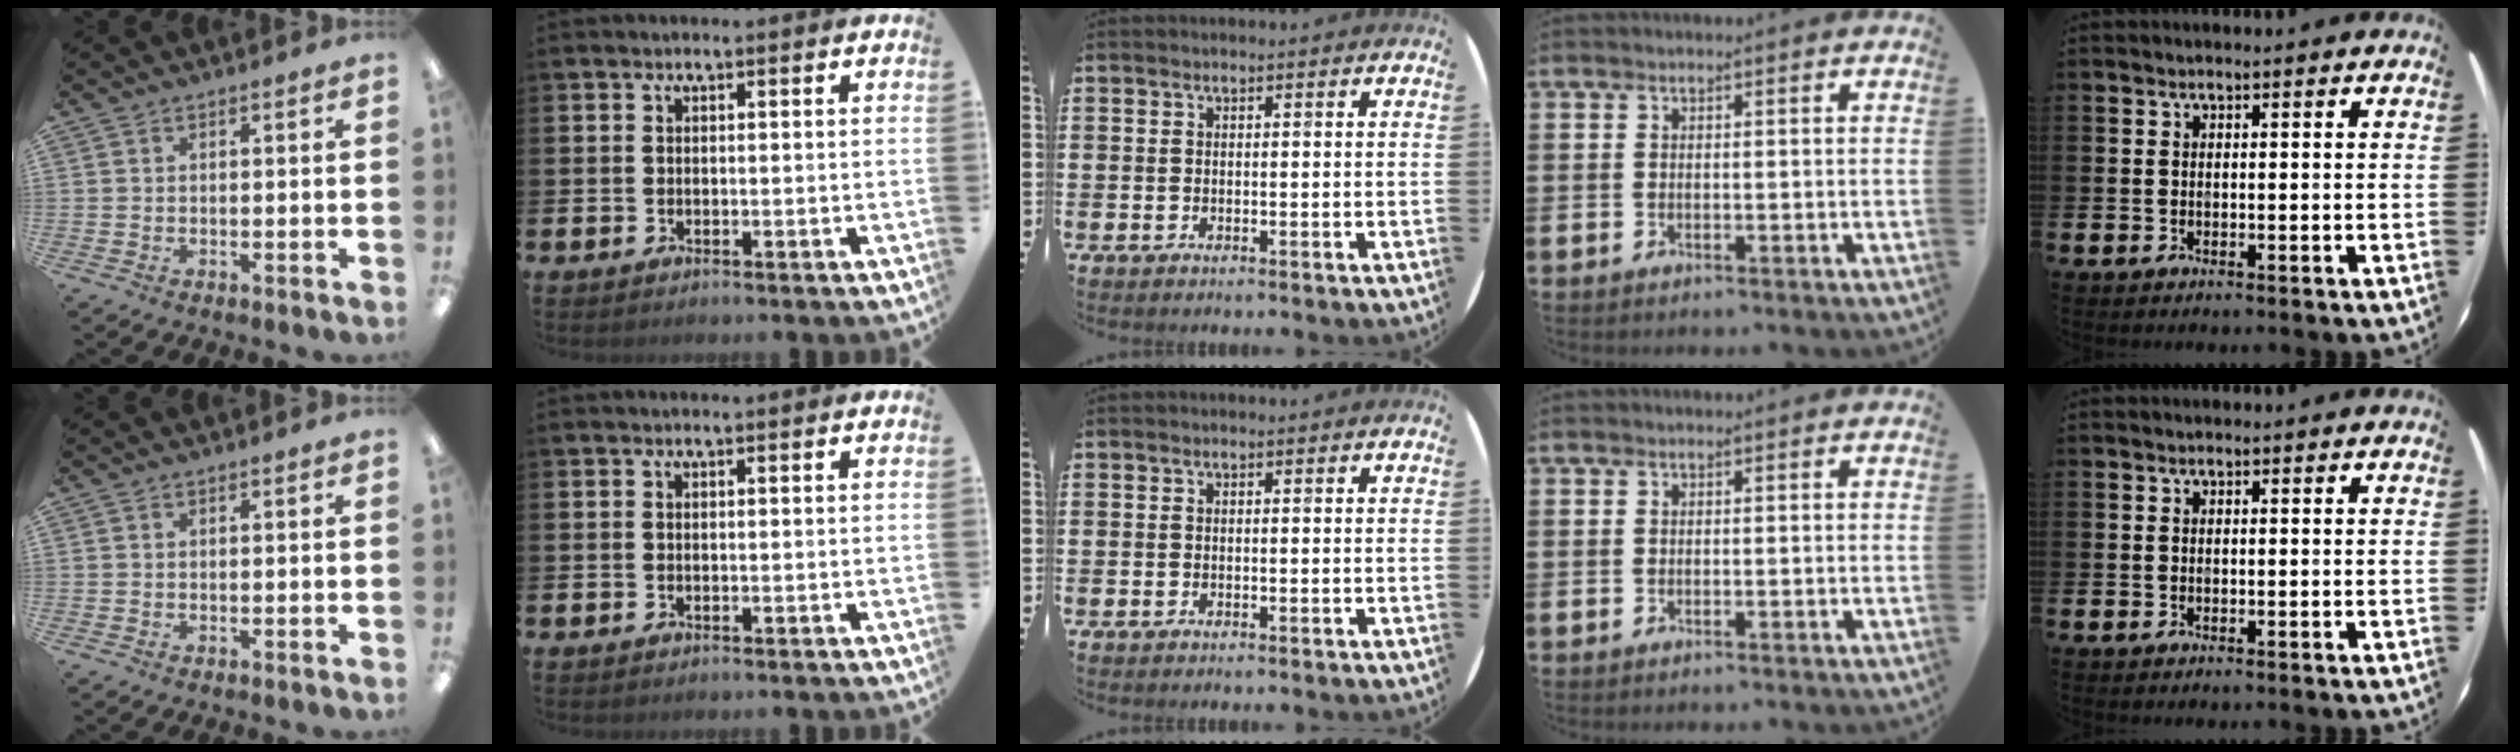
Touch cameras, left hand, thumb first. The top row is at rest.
{}